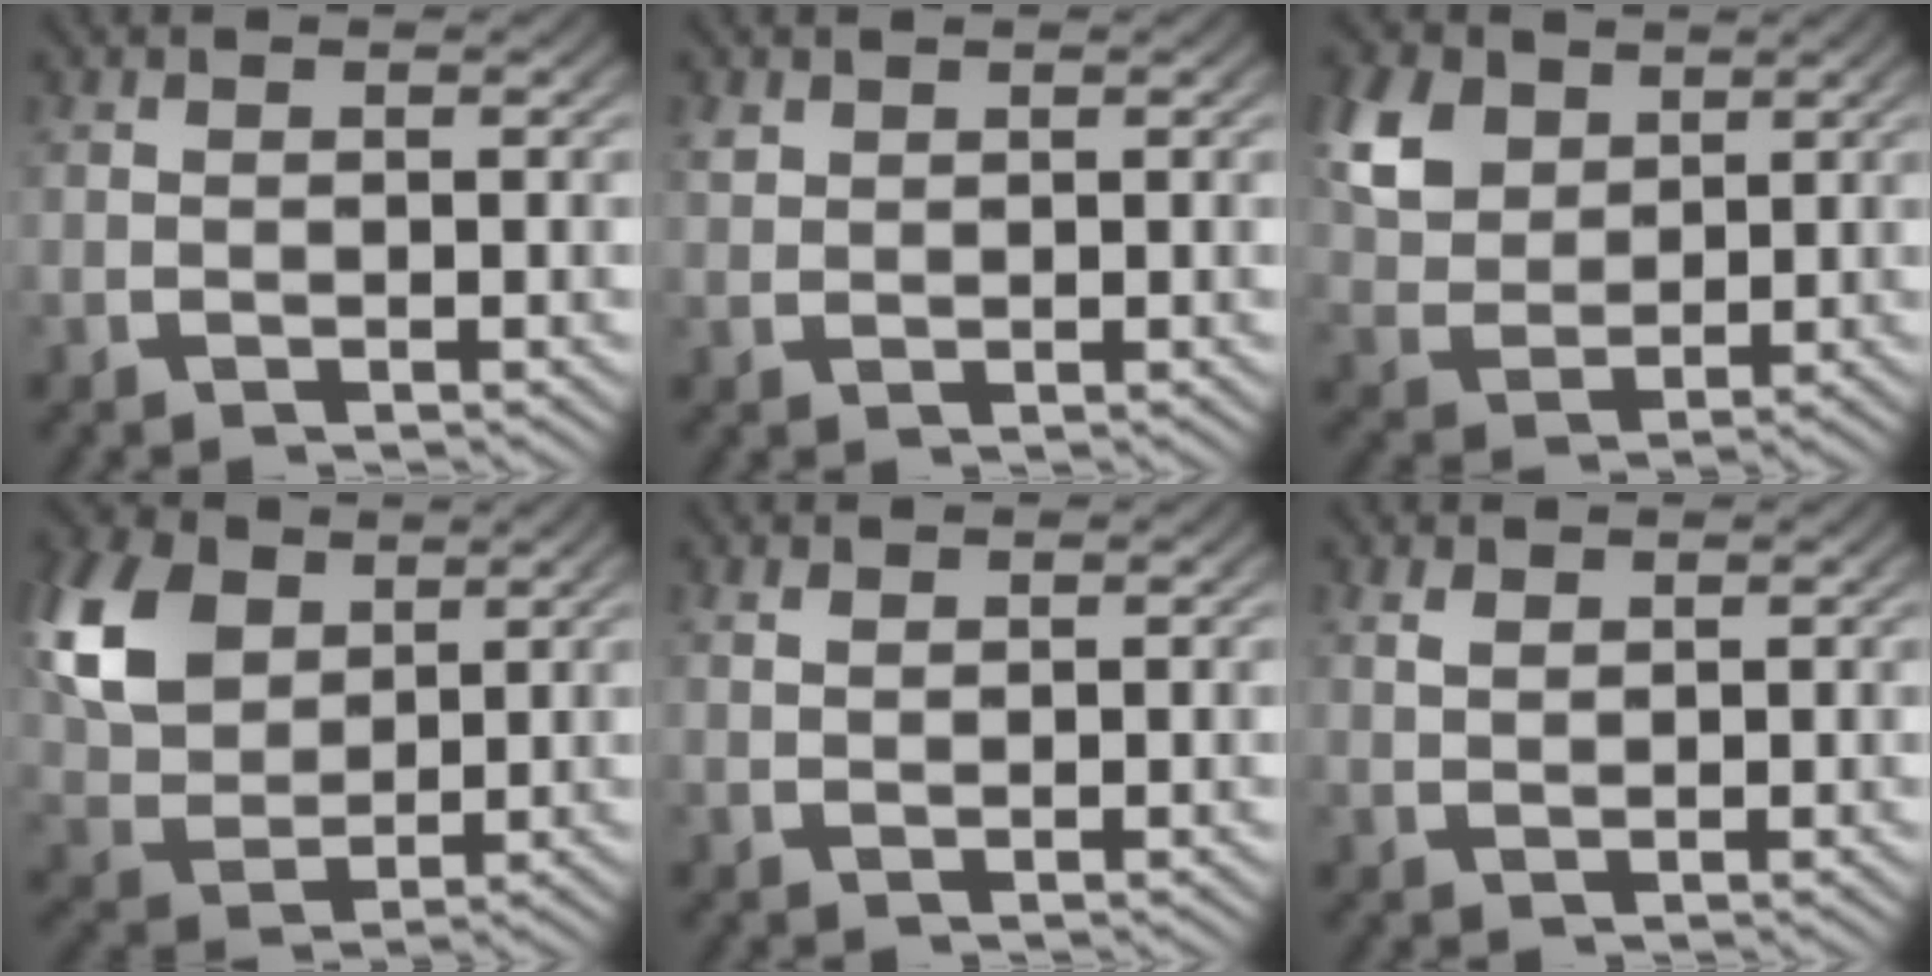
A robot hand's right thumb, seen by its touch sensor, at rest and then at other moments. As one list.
[{"total": 1.2, "force": [0.8, 0.8, 0.4], "torque": [-0.006, 0.004, 0.018]}, {"total": 8.0, "force": [2.2, 6.0, 4.8], "torque": [-0.129, -0.021, 0.050]}, {"total": 10.5, "force": [2.1, 7.7, 6.8], "torque": [-0.177, -0.027, 0.047]}, {"total": 0.9, "force": [0.7, 0.4, 0.3], "torque": [0.002, 0.003, 0.016]}, {"total": 1.2, "force": [1.0, 0.6, 0.5], "torque": [-0.001, 0.004, 0.022]}]